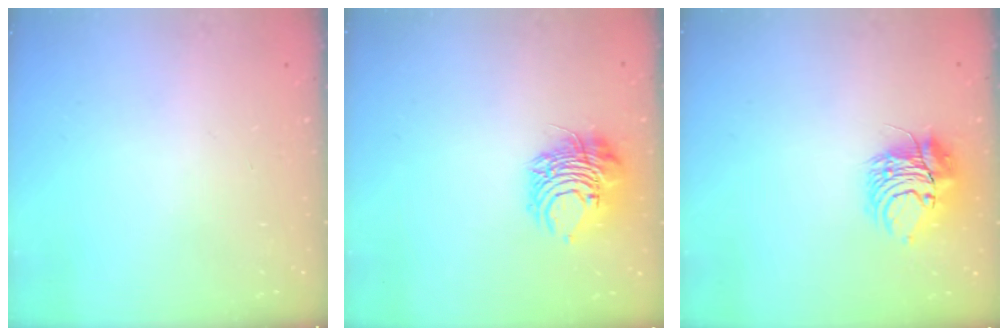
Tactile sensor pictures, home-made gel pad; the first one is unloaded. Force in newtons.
{"total": 10.5, "press": 10.5, "slide": 1.4}
{"total": 9.2, "press": 9.2, "slide": 0.7}